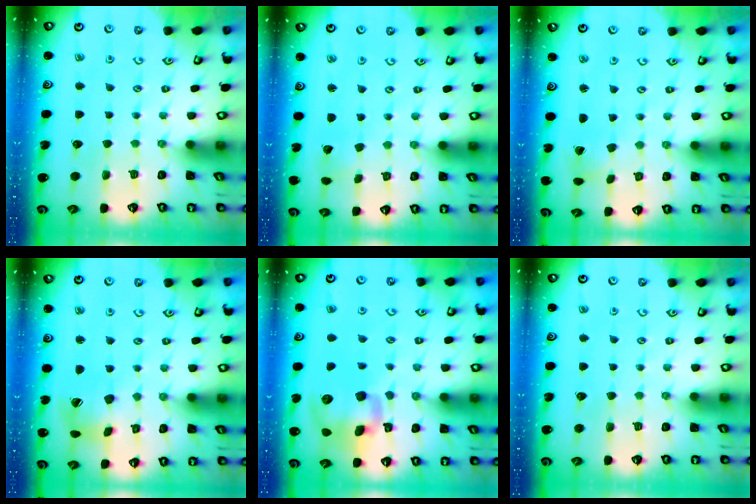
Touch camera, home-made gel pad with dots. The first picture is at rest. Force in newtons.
{"total": 1.7, "press": 1.7, "slide": 0.1}
{"total": 1.8, "press": 1.8, "slide": 0.2}
{"total": 10.1, "press": 10.0, "slide": 1.2}
{"total": 12.7, "press": 12.5, "slide": 2.2}
{"total": 0.0}